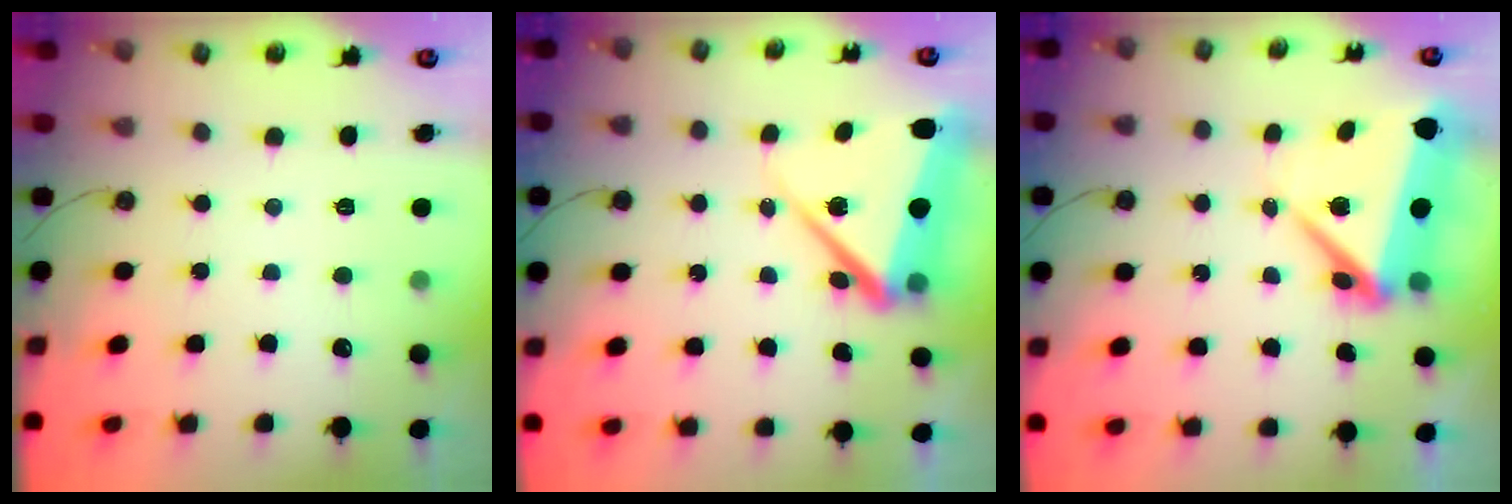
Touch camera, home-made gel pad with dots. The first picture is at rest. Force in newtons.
{"total": 12.0, "press": 11.7, "slide": 2.8}
{"total": 10.2, "press": 10.1, "slide": 1.0}